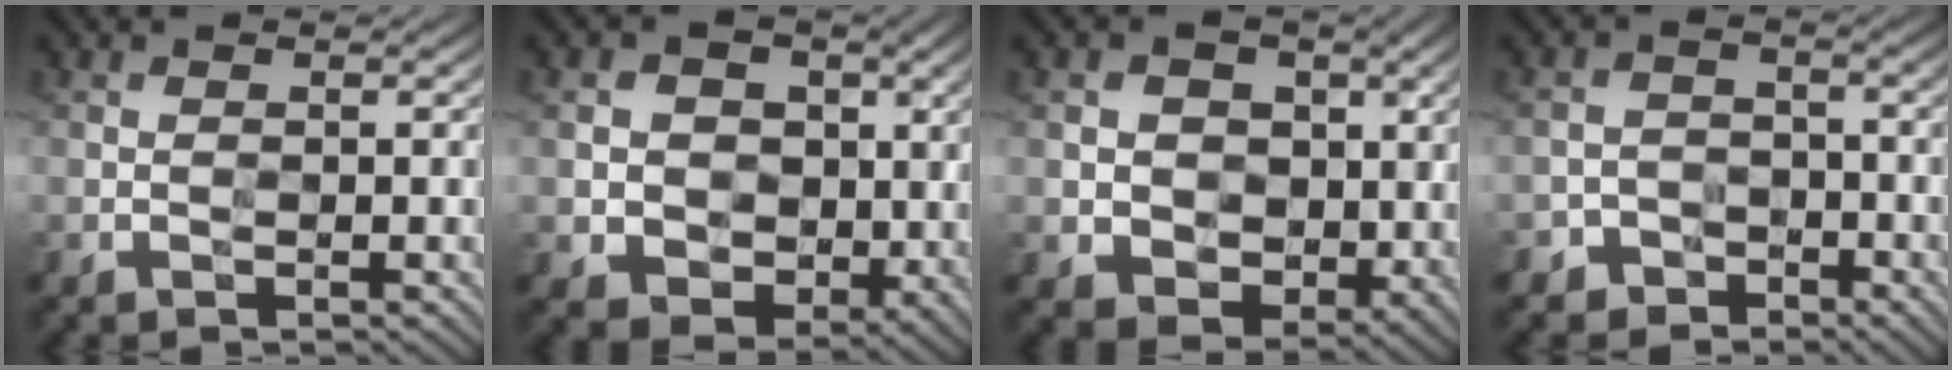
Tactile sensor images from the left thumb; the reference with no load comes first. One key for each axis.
{"total": 7.7, "fx": 0.1, "fy": 6.7, "fz": 3.9, "tx": -0.089, "ty": -0.016, "tz": -0.007}
{"total": 7.0, "fx": 0.3, "fy": 6.0, "fz": 3.7, "tx": -0.082, "ty": -0.015, "tz": -0.003}
{"total": 4.0, "fx": -2.8, "fy": 2.8, "fz": 0.4, "tx": 0.011, "ty": 0.007, "tz": -0.054}